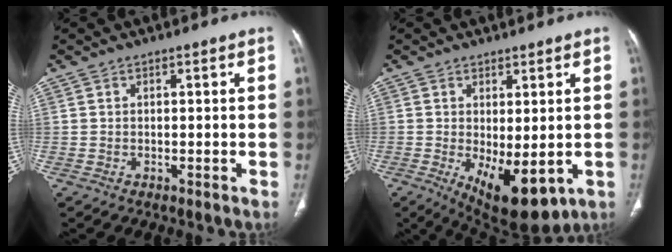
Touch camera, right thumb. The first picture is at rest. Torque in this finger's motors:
{"motor_torque": [-0.48, 0.47, 0.05, 0.03, 0.08]}